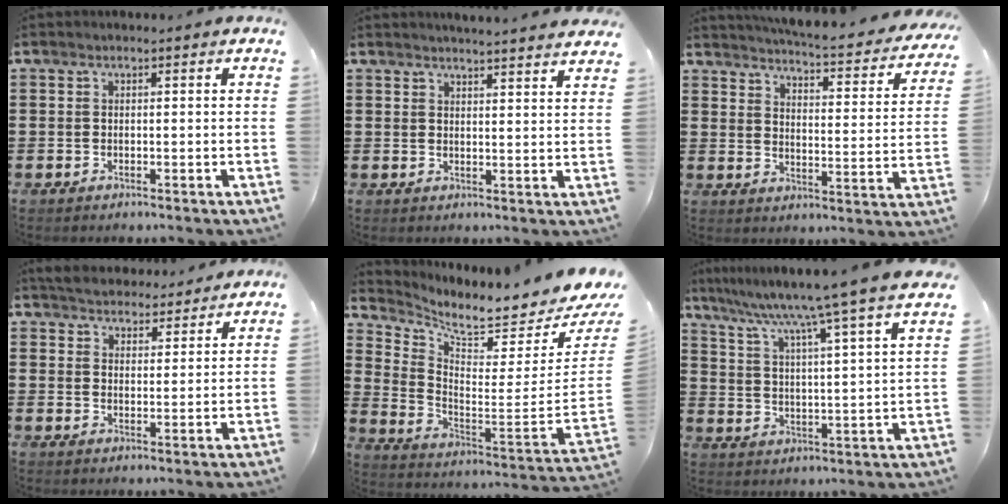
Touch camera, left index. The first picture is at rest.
{"total": 3.2, "force": [3.1, -0.7, 0.2], "torque": [-0.006, -0.018, 0.055]}
{"total": 4.4, "force": [4.1, -0.4, 1.4], "torque": [-0.042, -0.041, 0.061]}
{"total": 4.2, "force": [4.0, 1.0, 0.3], "torque": [-0.023, -0.015, 0.074]}
{"total": 5.7, "force": [5.0, -0.2, 2.7], "torque": [-0.068, -0.072, 0.075]}
{"total": 7.6, "force": [6.4, -2.1, 3.5], "torque": [-0.095, -0.053, 0.097]}